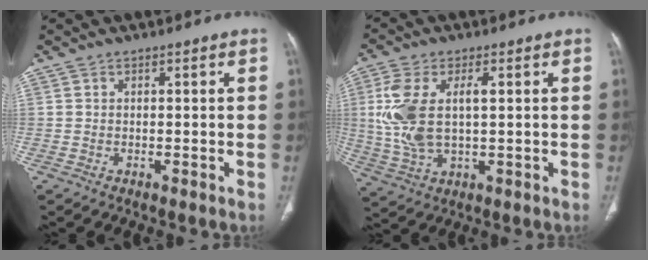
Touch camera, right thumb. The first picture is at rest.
{"total": 11.5, "force": [1.5, 5.6, 9.9], "torque": [-0.227, 0.002, 0.034]}